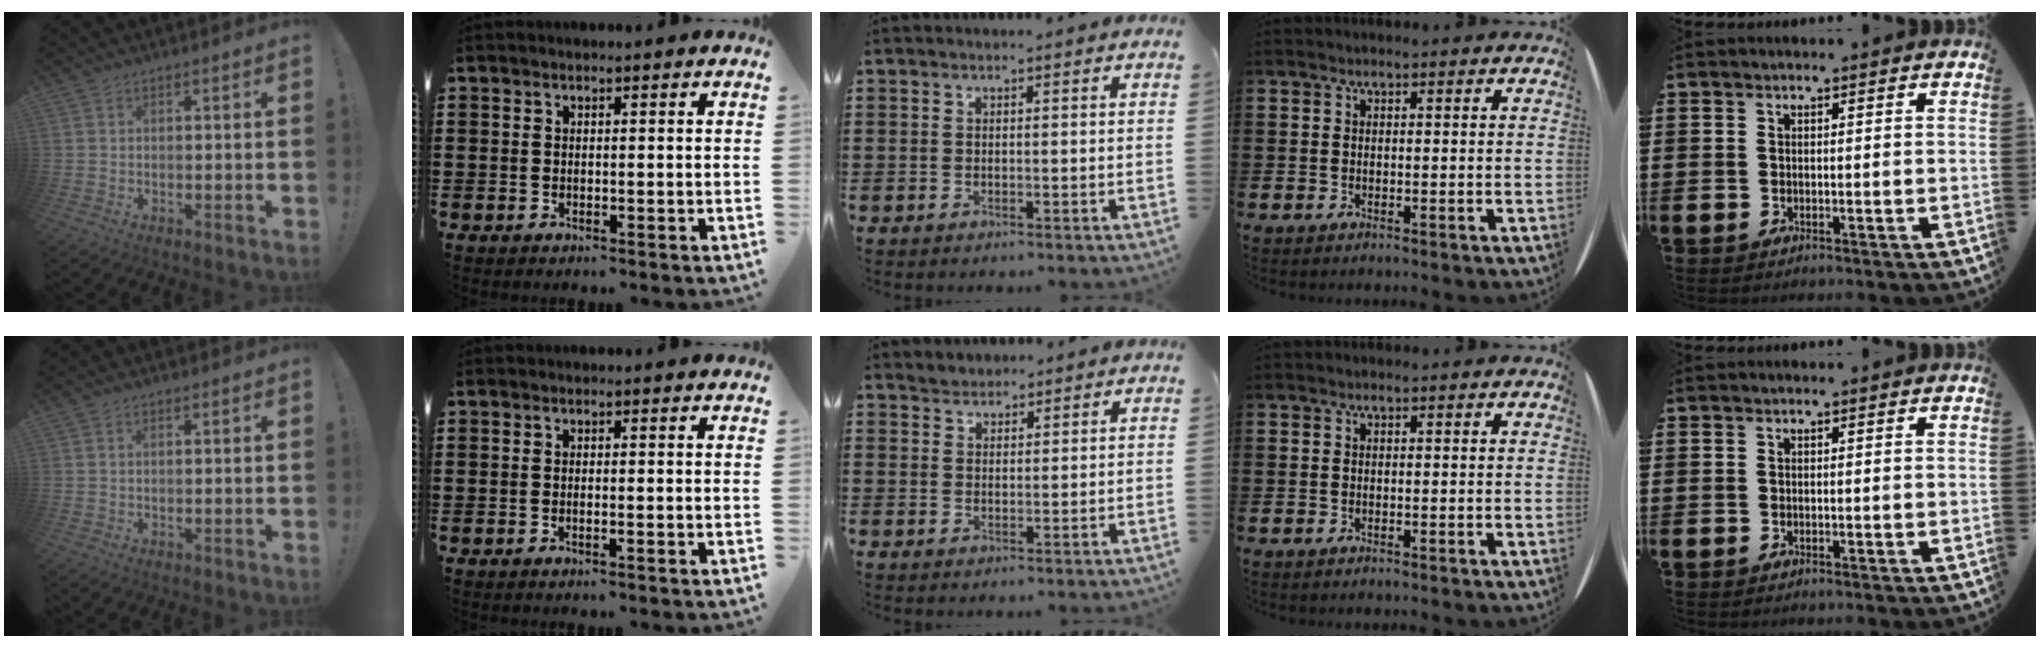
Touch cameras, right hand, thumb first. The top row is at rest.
{"thumb": {"total": 0.8, "force": [0.2, 0.3, 0.7], "torque": [-0.009, 0.000, 0.002]}, "index": {"total": 0.8, "force": [-0.4, -0.1, 0.7], "torque": [-0.011, -0.004, -0.008]}, "middle": {"total": 1.8, "force": [1.7, 0.6, -0.5], "torque": [0.003, 0.006, 0.034]}}